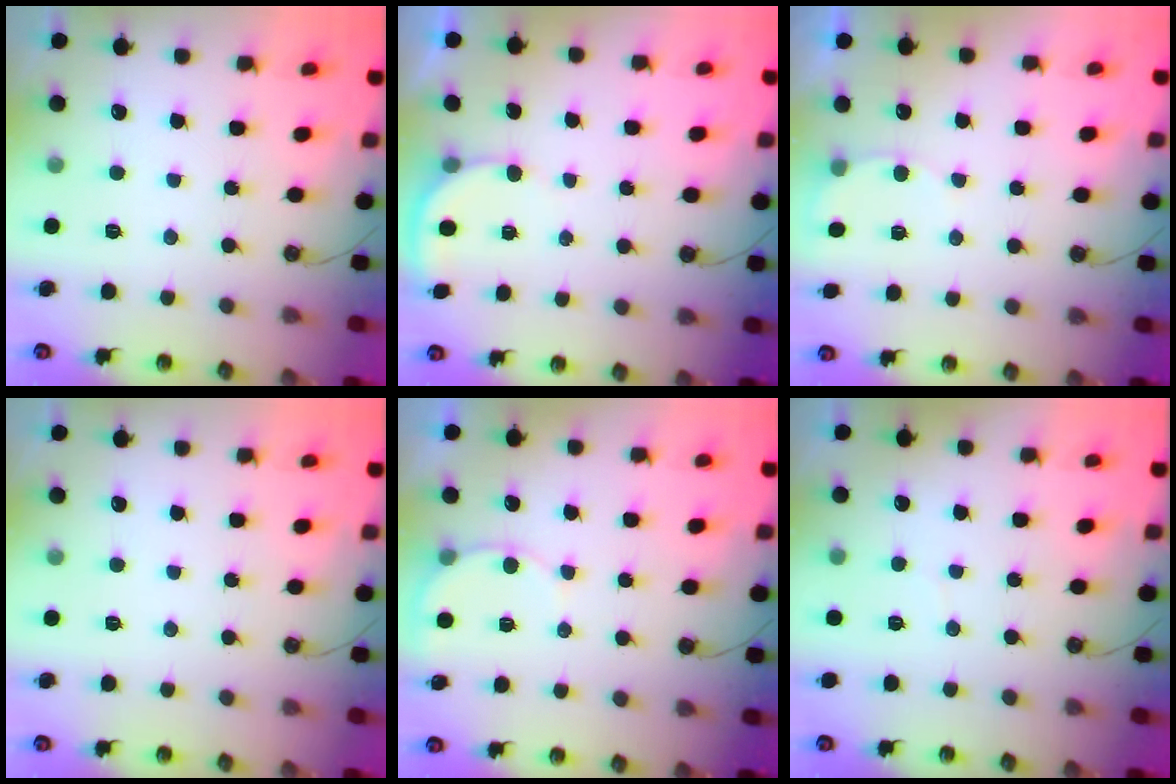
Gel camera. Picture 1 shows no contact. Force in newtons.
{"total": 3.3, "press": 3.2, "slide": 0.5}
{"total": 5.0, "press": 4.7, "slide": 1.4}
{"total": 0.0}
{"total": 5.3, "press": 5.3, "slide": 0.4}
{"total": 1.7, "press": 1.7, "slide": 0.1}